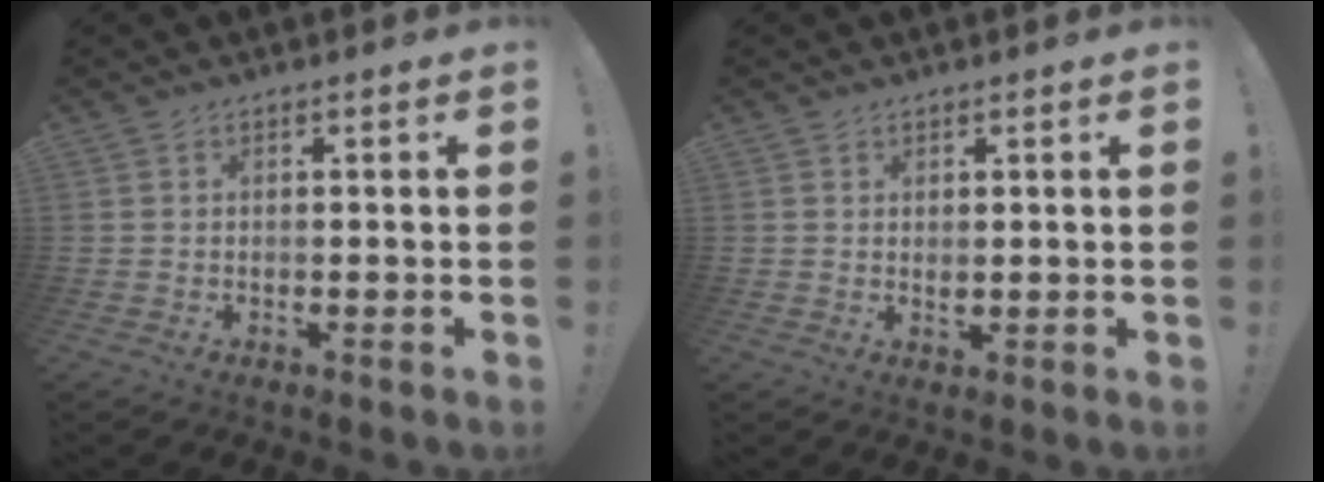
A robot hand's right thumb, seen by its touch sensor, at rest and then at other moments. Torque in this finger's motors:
{"motor_torque": [-0.11, -0.11, 0.16, 0.12, 0.01]}